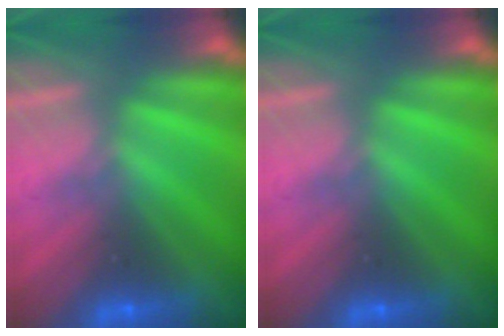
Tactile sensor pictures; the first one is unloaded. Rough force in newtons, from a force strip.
{"total": 0.0}